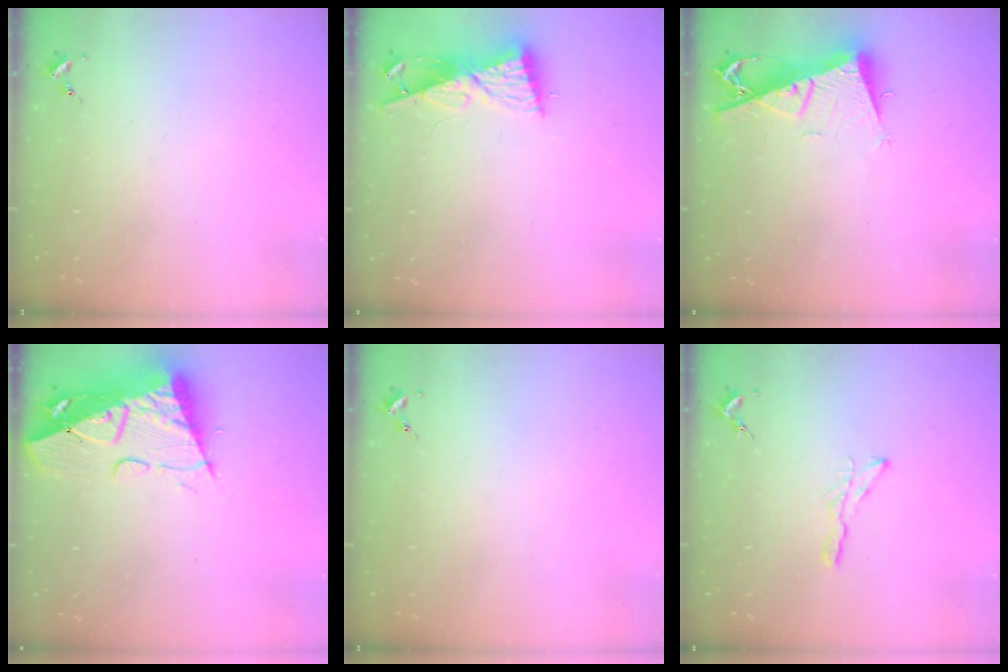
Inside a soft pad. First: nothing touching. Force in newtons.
{"total": 9.0, "press": 9.0, "slide": 0.8}
{"total": 10.3, "press": 10.3, "slide": 0.8}
{"total": 15.3, "press": 15.2, "slide": 1.8}
{"total": 0.0}
{"total": 5.4, "press": 5.4, "slide": 0.3}